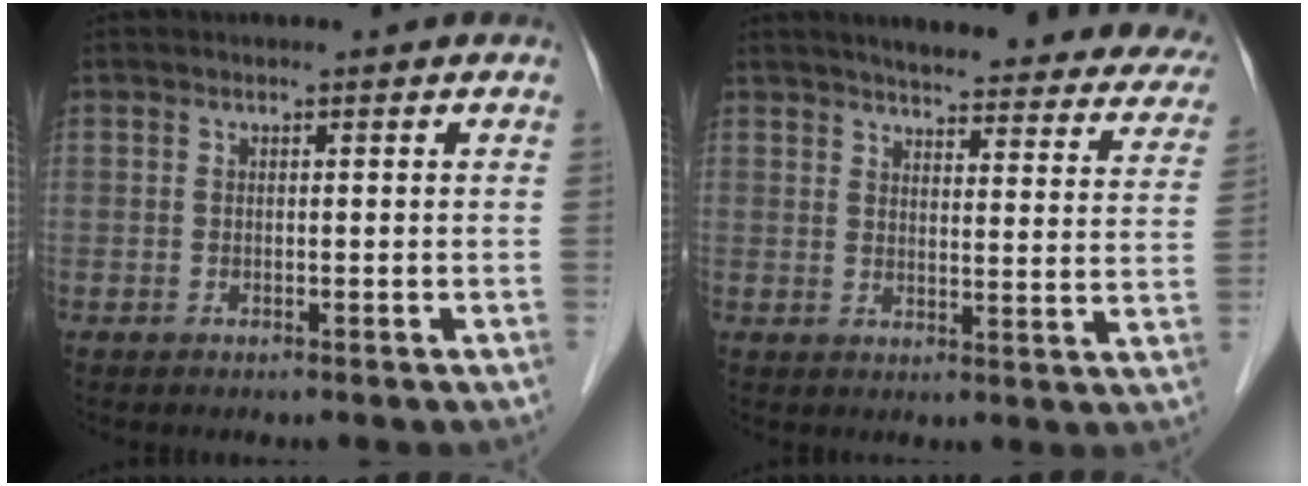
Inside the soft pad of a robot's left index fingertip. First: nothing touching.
{"total": 25.3, "force": [22.4, 5.1, 10.6], "torque": [-0.124, -0.031, 0.247]}